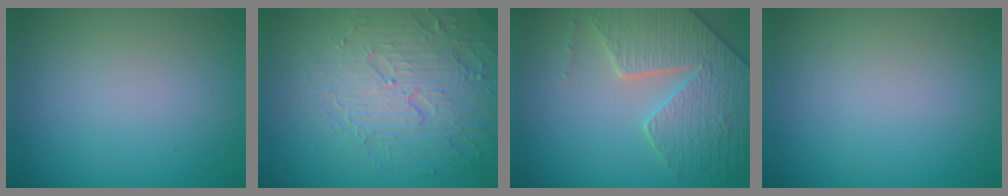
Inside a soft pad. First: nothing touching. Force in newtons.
{"total": 6.2, "press": 5.2, "slide": 3.4}
{"total": 5.6, "press": 5.2, "slide": 2.2}
{"total": 0.0}